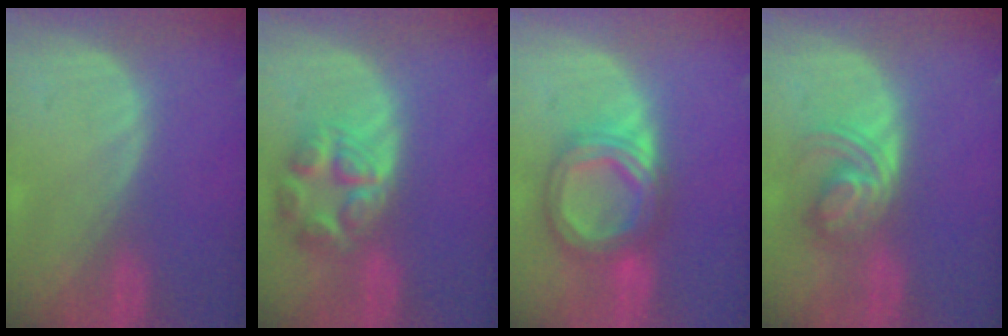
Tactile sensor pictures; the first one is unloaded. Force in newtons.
{"total": 7.6, "press": 6.7, "slide": 3.6}
{"total": 8.4, "press": 8.4, "slide": 0.8}
{"total": 5.6, "press": 5.5, "slide": 0.8}